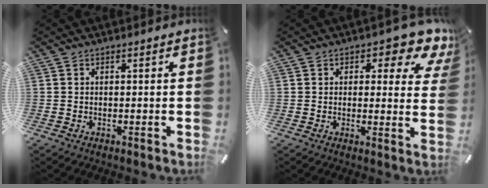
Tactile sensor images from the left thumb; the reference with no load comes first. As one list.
[{"total": 7.3, "force": [4.4, 3.5, 4.6], "torque": [-0.052, -0.028, 0.070]}]